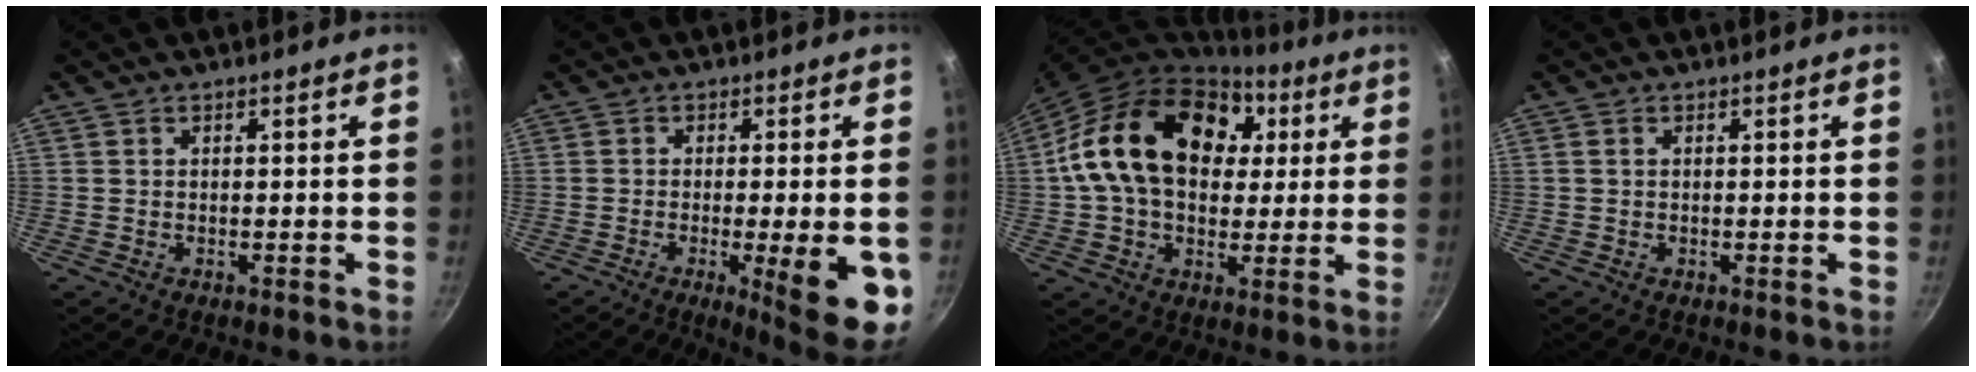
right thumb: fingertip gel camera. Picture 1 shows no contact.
{"total": 12.0, "force": [-3.3, 2.3, 11.4], "torque": [-0.140, 0.000, -0.038]}
{"total": 23.9, "force": [5.5, 16.7, 16.2], "torque": [-0.265, 0.018, 0.082]}
{"total": 0.6, "force": [0.1, 0.4, 0.4], "torque": [-0.007, 0.003, 0.001]}